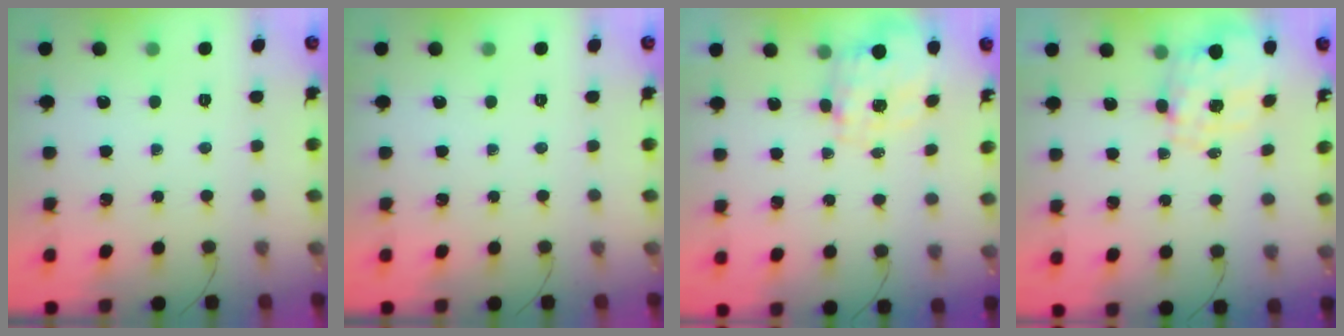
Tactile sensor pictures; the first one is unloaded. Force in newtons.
{"total": 0.0}
{"total": 2.8, "press": 2.6, "slide": 1.2}
{"total": 2.1, "press": 1.8, "slide": 1.1}